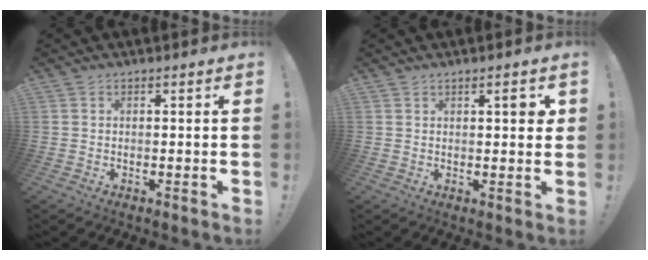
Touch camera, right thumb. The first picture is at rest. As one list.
[{"total": 3.3, "force": [1.4, 1.1, 2.8], "torque": [-0.024, -0.008, 0.017]}]